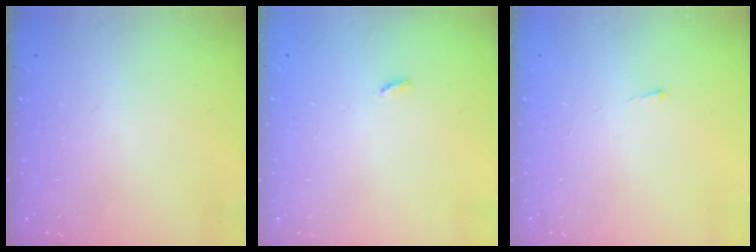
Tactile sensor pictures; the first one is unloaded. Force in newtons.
{"total": 1.9, "press": 1.9, "slide": 0.3}
{"total": 2.6, "press": 2.5, "slide": 0.3}